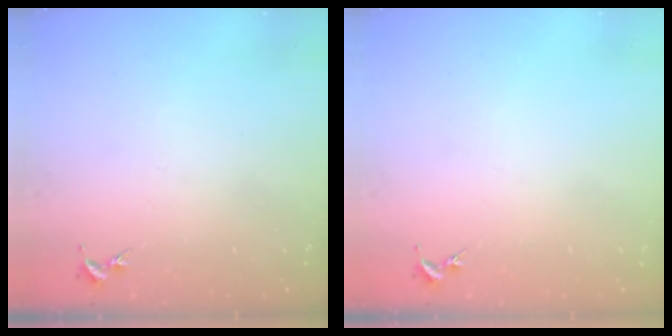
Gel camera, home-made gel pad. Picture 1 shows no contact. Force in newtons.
{"total": 0.0}